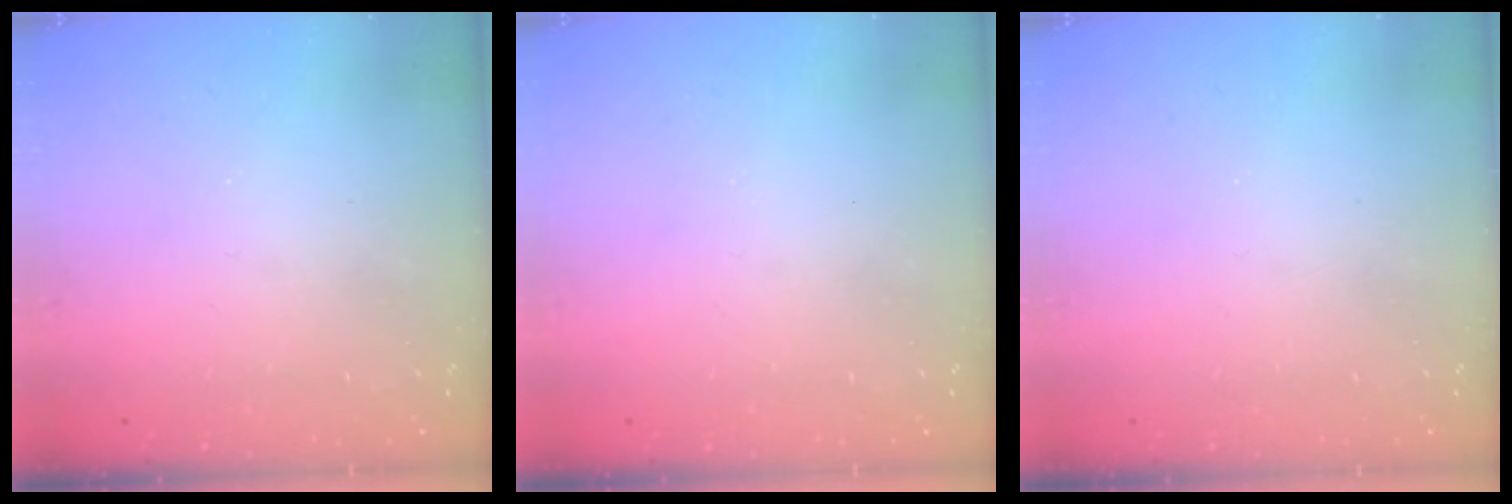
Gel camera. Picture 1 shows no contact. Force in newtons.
{"total": 0.0}
{"total": 0.0}